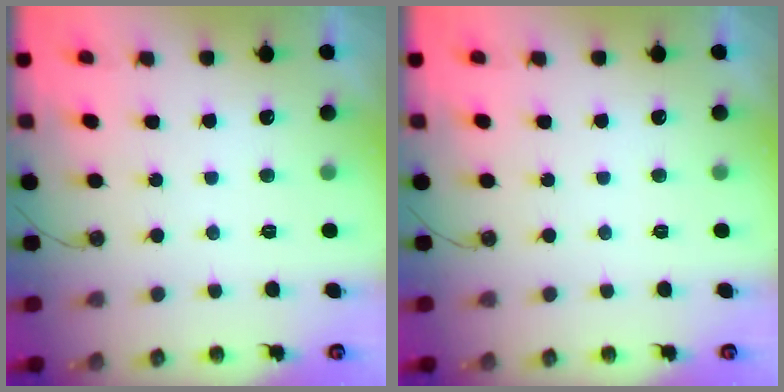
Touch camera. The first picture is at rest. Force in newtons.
{"total": 0.0}